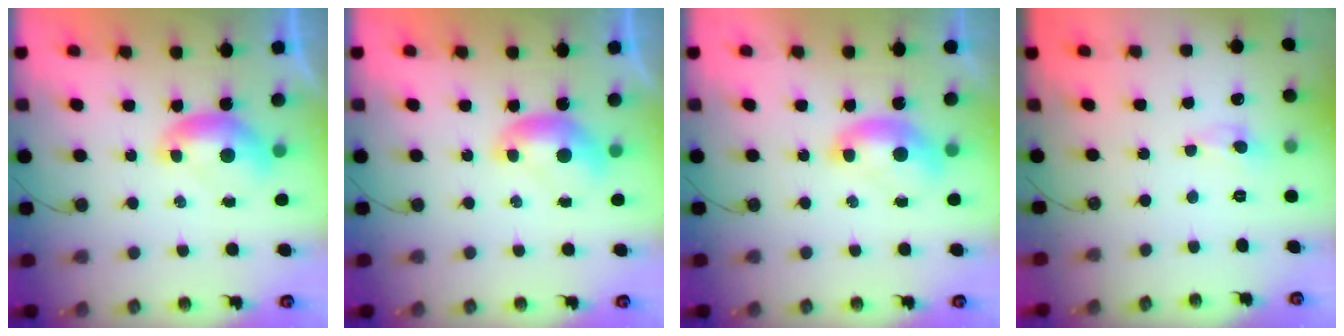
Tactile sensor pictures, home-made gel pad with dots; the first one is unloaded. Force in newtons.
{"total": 0.0}
{"total": 1.4, "press": 1.4, "slide": 0.3}
{"total": 0.0}